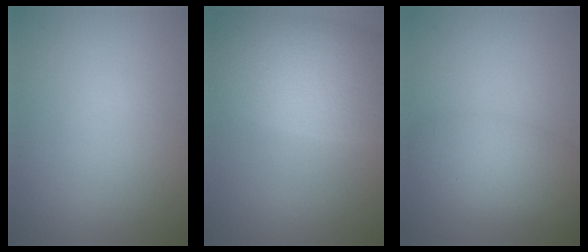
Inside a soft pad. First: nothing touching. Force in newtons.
{"total": 9.7, "press": 9.6, "slide": 0.5}
{"total": 3.8, "press": 3.8, "slide": 0.0}